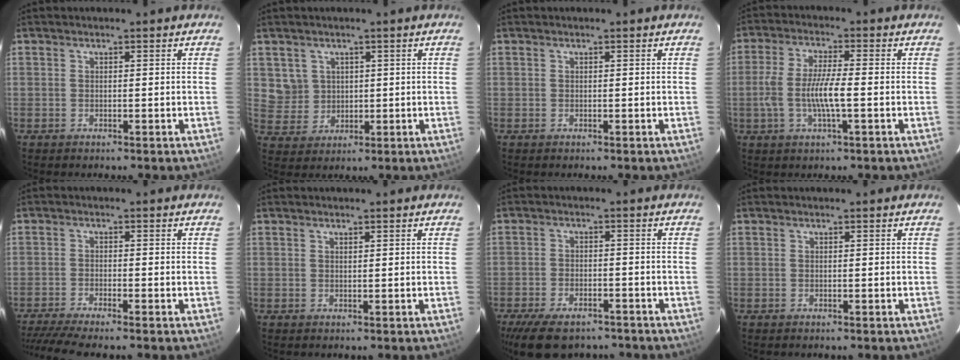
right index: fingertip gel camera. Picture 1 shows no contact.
{"total": 5.2, "force": [1.7, 4.8, 0.8], "torque": [-0.013, 0.010, 0.044]}
{"total": 0.0}
{"total": 8.1, "force": [-1.7, 1.2, 7.8], "torque": [-0.157, -0.003, -0.033]}
{"total": 7.2, "force": [-6.5, -1.0, 3.0], "torque": [-0.078, -0.021, -0.114]}
{"total": 1.0, "force": [0.2, -0.5, -0.8], "torque": [0.016, 0.000, 0.005]}
{"total": 11.2, "force": [-9.0, 4.8, 4.6], "torque": [-0.119, -0.015, -0.143]}
{"total": 0.0}